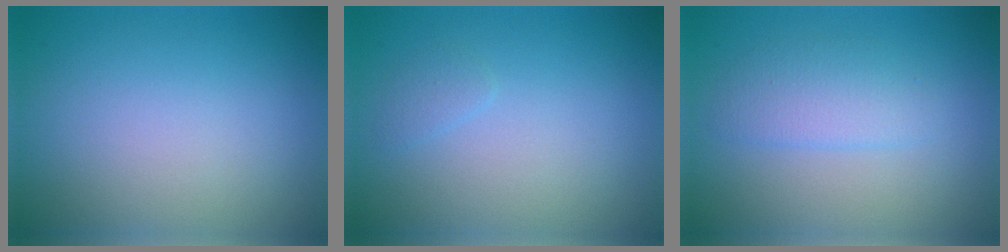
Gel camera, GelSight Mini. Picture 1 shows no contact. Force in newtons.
{"total": 0.7, "press": 0.7, "slide": 0.1}
{"total": 2.4, "press": 2.4, "slide": 0.0}